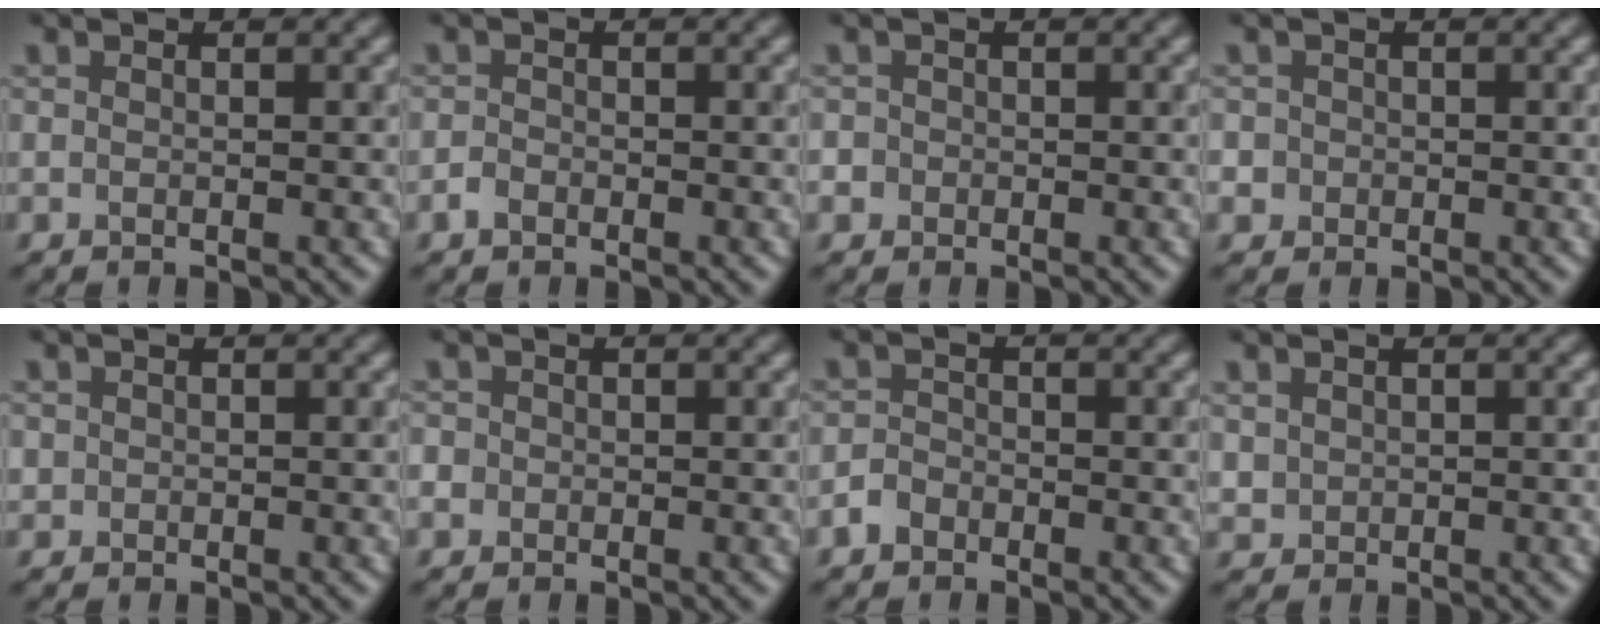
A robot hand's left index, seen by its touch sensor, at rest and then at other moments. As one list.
[{"total": 0.9, "force": [-0.6, 0.5, 0.3], "torque": [-0.001, 0.004, -0.014]}, {"total": 1.0, "force": [-0.3, 0.9, -0.1], "torque": [0.014, 0.001, -0.004]}, {"total": 1.5, "force": [-0.3, 1.5, 0.2], "torque": [0.013, 0.006, -0.009]}, {"total": 0.6, "force": [0.1, 0.5, -0.2], "torque": [0.012, -0.002, 0.001]}, {"total": 1.0, "force": [-0.2, 1.0, 0.0], "torque": [0.011, 0.001, -0.005]}, {"total": 1.4, "force": [-1.0, 0.9, 0.3], "torque": [0.004, 0.007, -0.024]}, {"total": 1.0, "force": [0.4, 0.9, -0.2], "torque": [0.014, 0.000, 0.010]}]